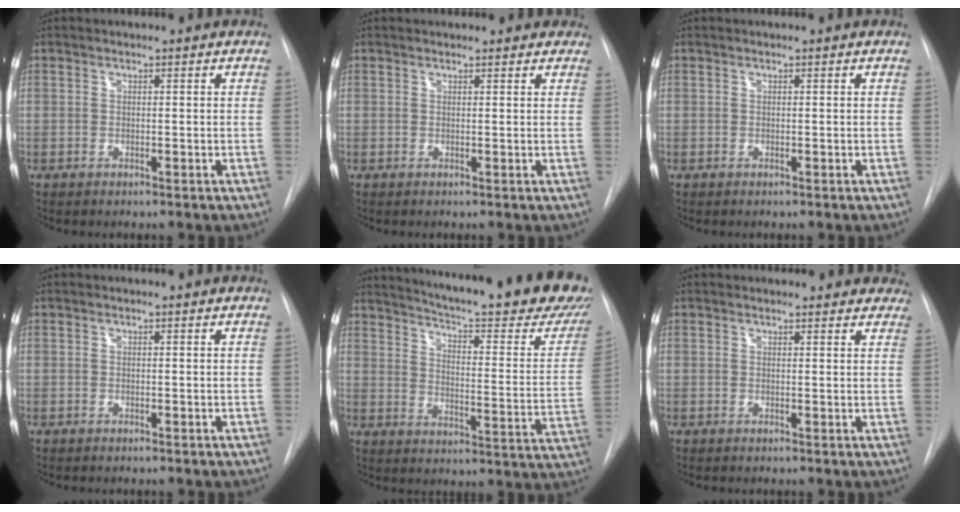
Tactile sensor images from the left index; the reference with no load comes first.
{"total": 4.9, "force": [4.4, 1.8, 1.2], "torque": [-0.003, 0.008, 0.036]}
{"total": 0.0}
{"total": 0.0}
{"total": 29.4, "force": [24.9, 3.5, 15.3], "torque": [-0.216, -0.097, 0.302]}
{"total": 9.3, "force": [8.6, 3.0, 1.8], "torque": [0.010, 0.000, 0.074]}